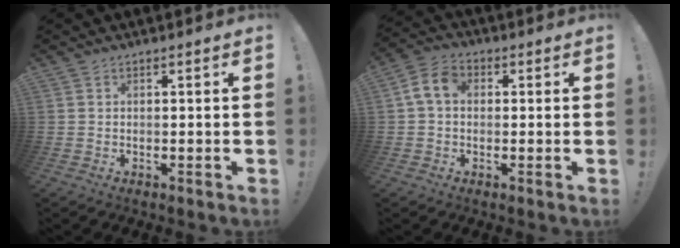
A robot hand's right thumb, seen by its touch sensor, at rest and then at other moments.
{"total": 7.2, "force": [1.0, 5.0, 5.2], "torque": [-0.096, 0.015, 0.023]}